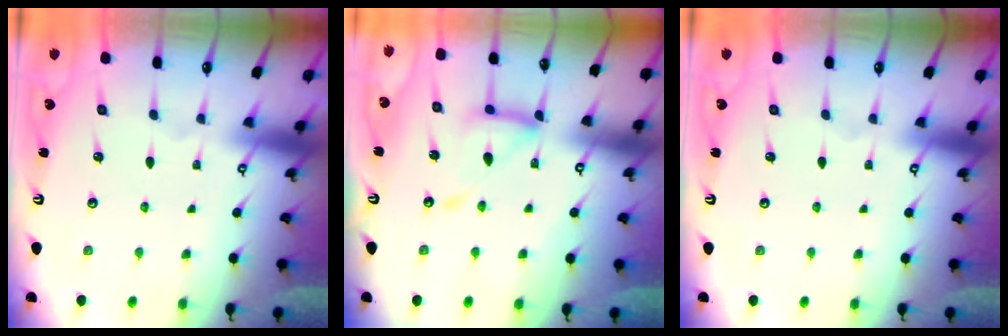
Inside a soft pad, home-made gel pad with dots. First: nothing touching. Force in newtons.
{"total": 14.3, "press": 14.3, "slide": 1.5}
{"total": 0.0}